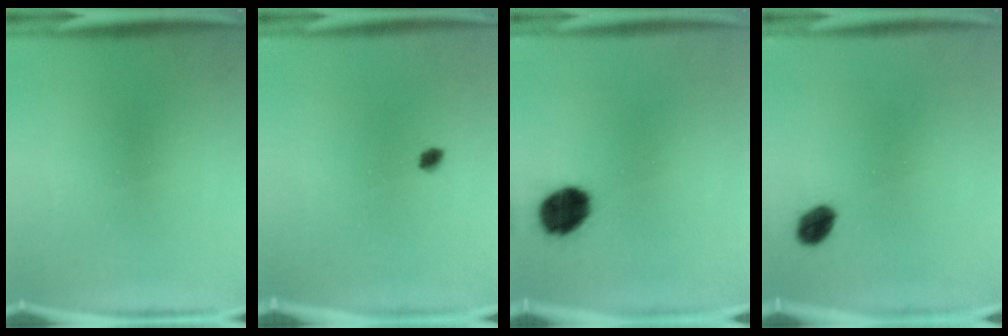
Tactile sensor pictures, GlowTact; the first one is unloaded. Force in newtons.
{"total": 1.5}
{"total": 10.4}
{"total": 4.3}